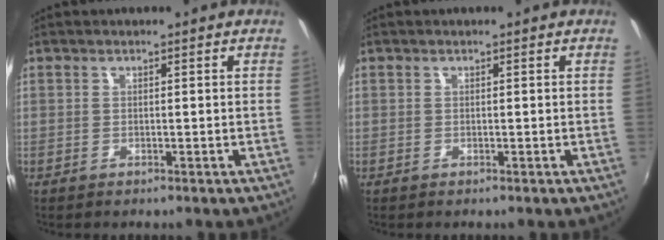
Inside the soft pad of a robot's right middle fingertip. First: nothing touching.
{"total": 0.0}